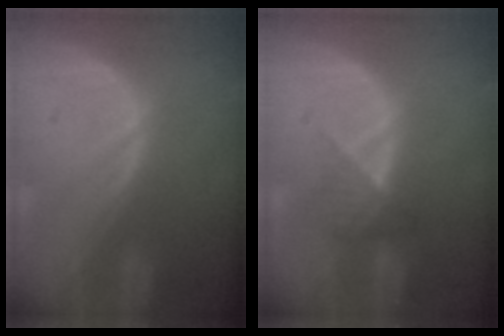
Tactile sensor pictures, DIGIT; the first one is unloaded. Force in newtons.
{"total": 3.5, "press": 3.1, "slide": 1.5}